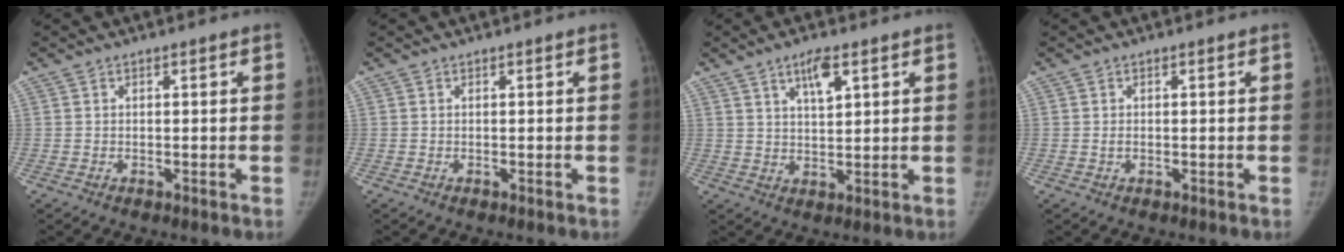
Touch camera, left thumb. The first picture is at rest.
{"total": 0.0}
{"total": 5.6, "force": [3.0, 1.9, 4.3], "torque": [-0.065, -0.015, 0.053]}
{"total": 0.7, "force": [-0.1, 0.4, 0.6], "torque": [-0.011, 0.005, -0.001]}